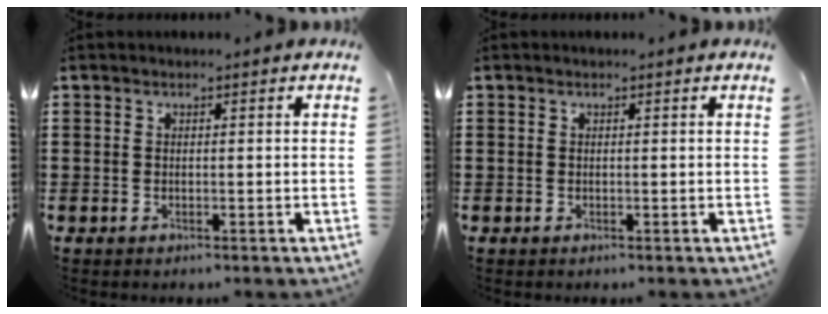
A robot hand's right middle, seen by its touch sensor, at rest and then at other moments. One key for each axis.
{"total": 0.0}